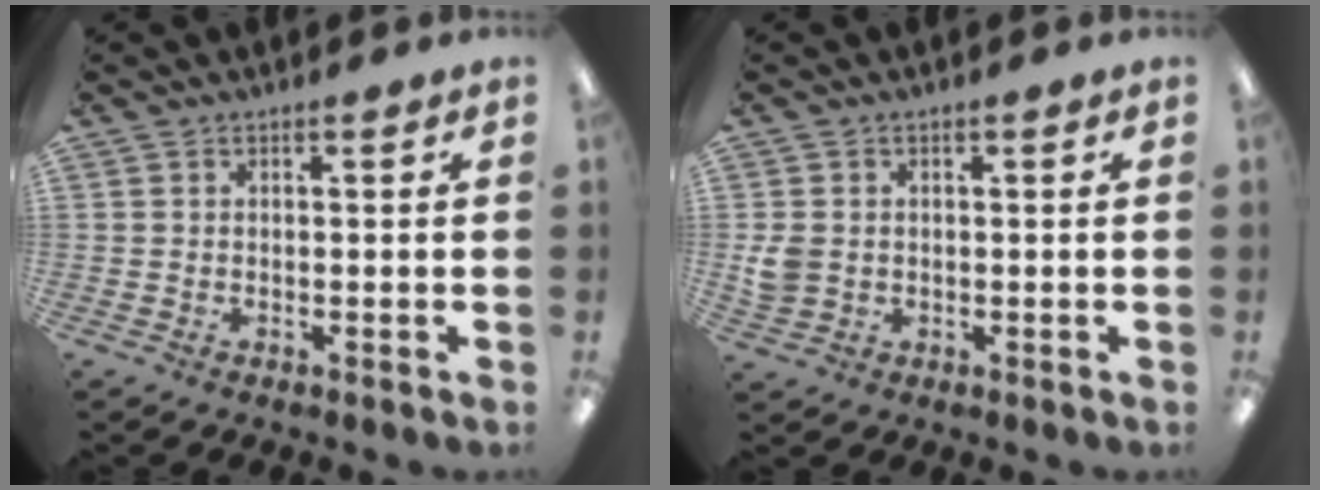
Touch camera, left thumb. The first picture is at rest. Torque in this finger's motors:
{"motor_torque": [-0.08, 0.55, 0.21, -0.33, 0.00]}